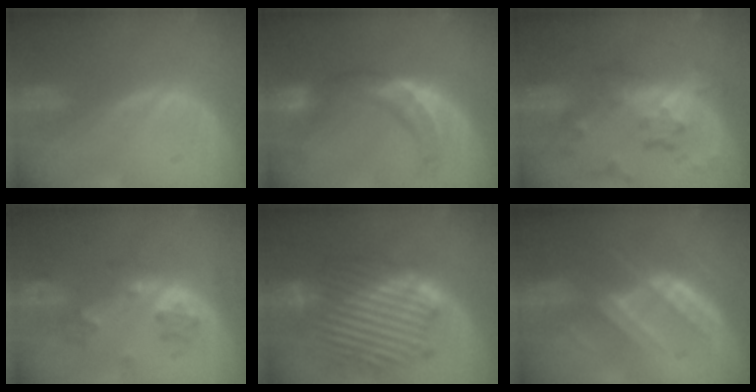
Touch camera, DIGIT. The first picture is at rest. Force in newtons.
{"total": 9.0, "press": 8.8, "slide": 1.8}
{"total": 8.7, "press": 7.6, "slide": 4.2}
{"total": 5.4, "press": 5.1, "slide": 1.5}
{"total": 13.2, "press": 13.2, "slide": 0.8}
{"total": 7.1, "press": 6.9, "slide": 1.8}